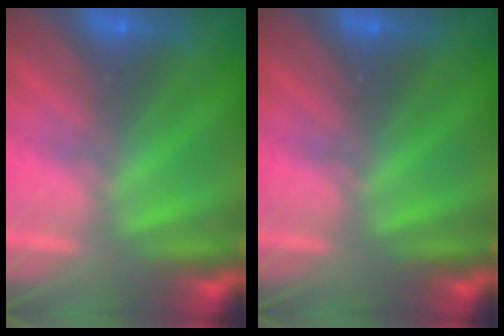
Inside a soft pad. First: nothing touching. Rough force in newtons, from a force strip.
{"total": 0.0}